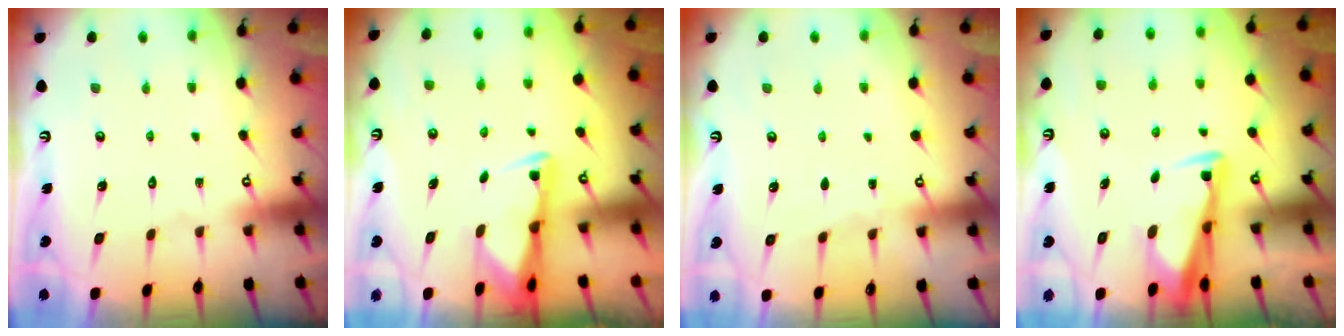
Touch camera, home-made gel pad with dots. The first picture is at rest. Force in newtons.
{"total": 3.1, "press": 3.1, "slide": 0.5}
{"total": 2.6, "press": 2.6, "slide": 0.4}
{"total": 3.4, "press": 3.3, "slide": 0.9}